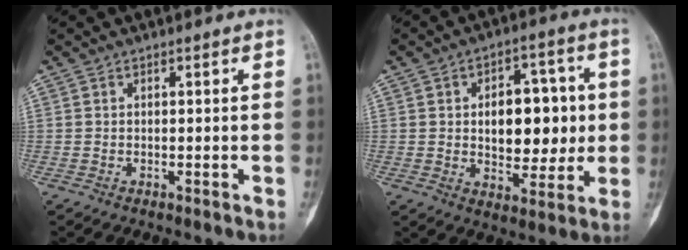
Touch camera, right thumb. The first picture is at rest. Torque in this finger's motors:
{"motor_torque": [0.89, 0.96, 0.10, -0.04, 0.10]}